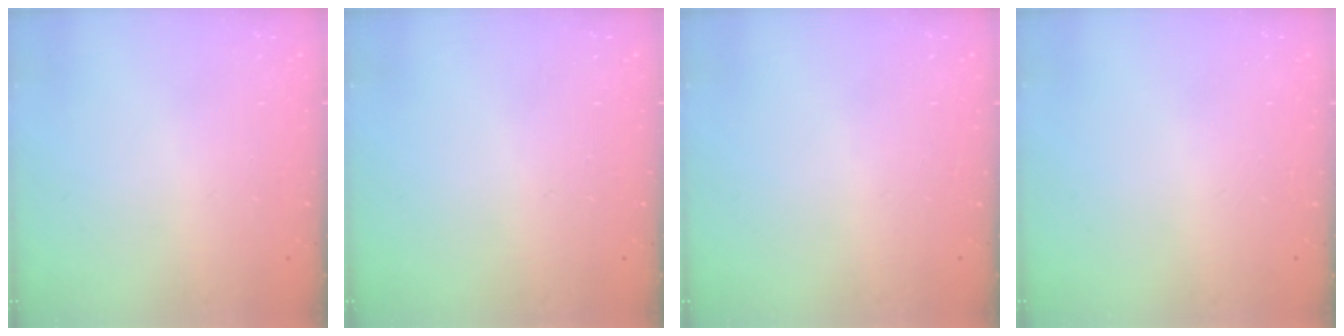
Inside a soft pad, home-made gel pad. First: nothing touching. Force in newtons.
{"total": 0.0}
{"total": 0.0}
{"total": 0.0}